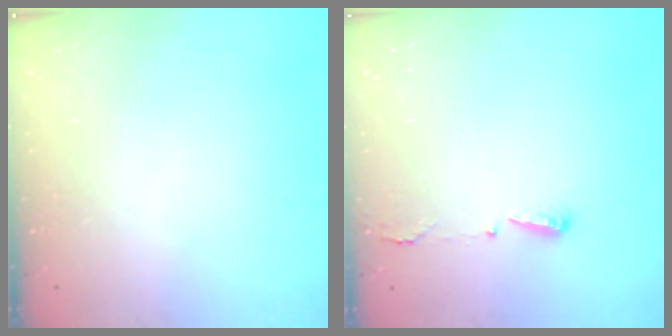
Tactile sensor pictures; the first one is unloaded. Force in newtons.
{"total": 2.9, "press": 2.8, "slide": 0.6}